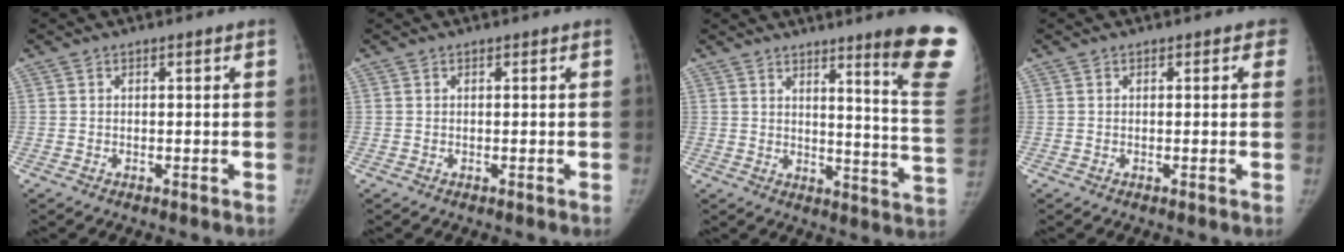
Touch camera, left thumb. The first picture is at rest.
{"total": 0.0}
{"total": 16.0, "force": [10.1, 0.3, 12.4], "torque": [-0.131, -0.082, 0.125]}
{"total": 1.5, "force": [0.7, 0.8, 1.0], "torque": [0.011, 0.002, -0.001]}